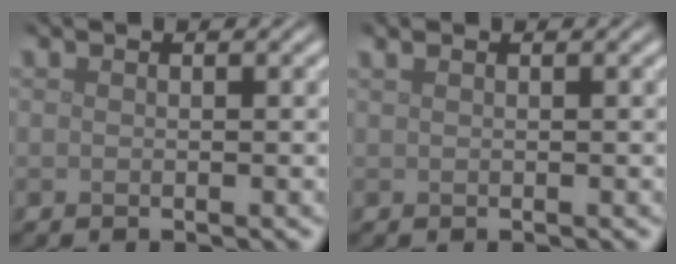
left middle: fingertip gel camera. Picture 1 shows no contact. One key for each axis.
{"total": 0.9, "fx": 0.6, "fy": 0.4, "fz": 0.6, "tx": -0.011, "ty": 0.004, "tz": 0.006}